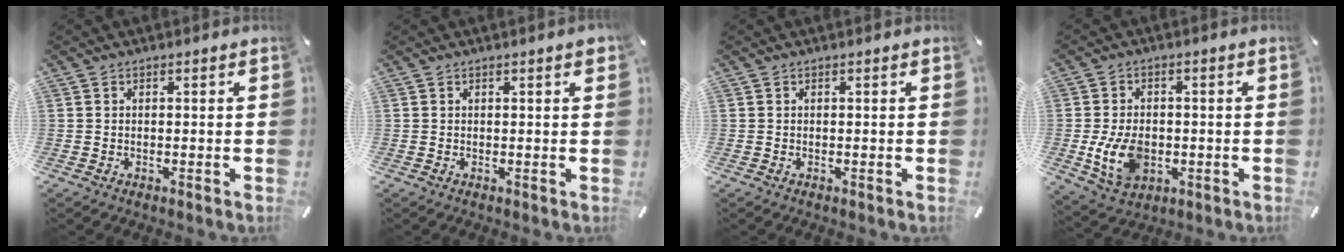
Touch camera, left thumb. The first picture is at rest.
{"total": 1.2, "force": [0.5, 0.2, 1.1], "torque": [-0.021, 0.001, 0.008]}
{"total": 0.0}
{"total": 9.9, "force": [-1.7, 7.2, 6.6], "torque": [-0.138, -0.002, -0.030]}